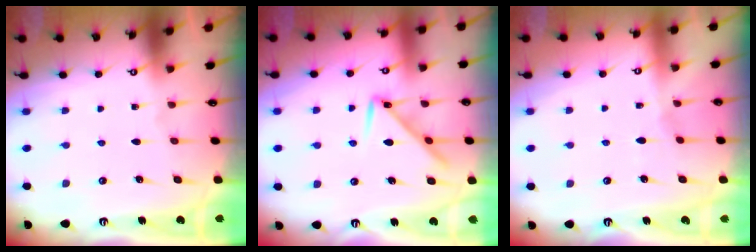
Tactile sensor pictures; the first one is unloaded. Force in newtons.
{"total": 8.9, "press": 8.9, "slide": 0.7}
{"total": 2.5, "press": 2.5, "slide": 0.4}